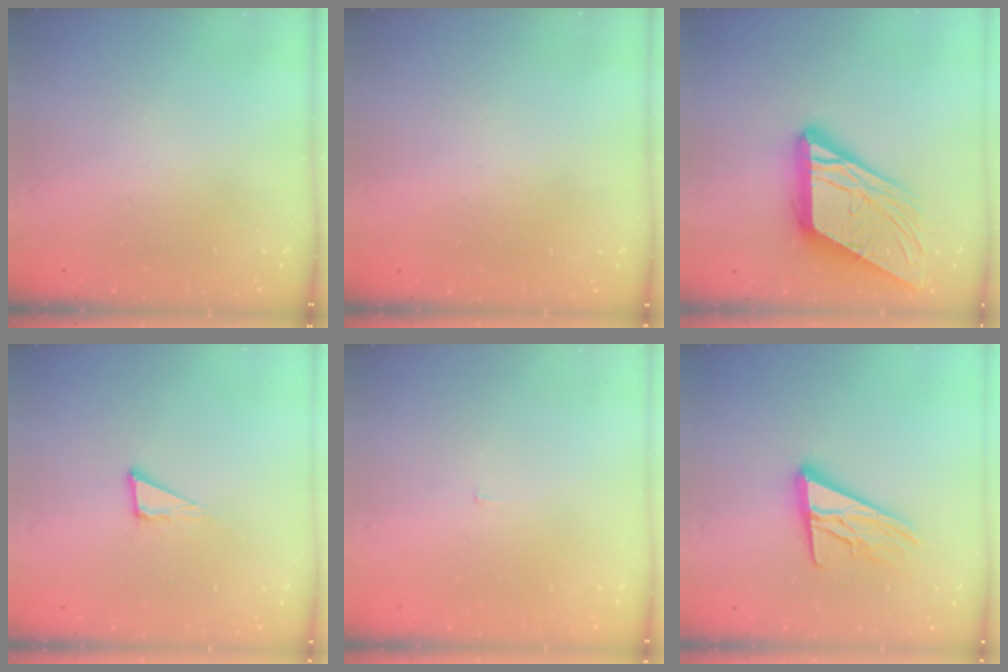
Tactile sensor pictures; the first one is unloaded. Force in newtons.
{"total": 1.6, "press": 1.6, "slide": 0.1}
{"total": 18.0, "press": 17.8, "slide": 2.4}
{"total": 5.9, "press": 5.8, "slide": 1.3}
{"total": 1.9, "press": 1.9, "slide": 0.1}
{"total": 15.9, "press": 15.6, "slide": 2.7}